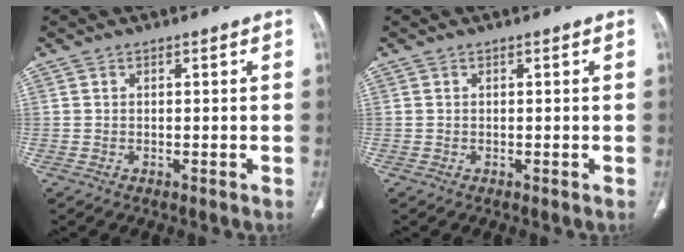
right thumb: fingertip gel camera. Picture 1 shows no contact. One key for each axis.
{"total": 0.0}